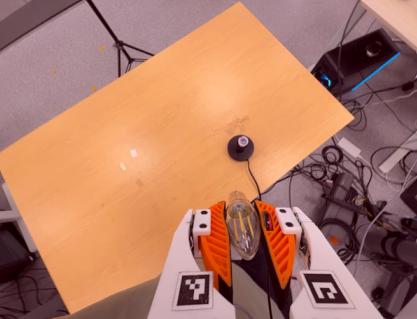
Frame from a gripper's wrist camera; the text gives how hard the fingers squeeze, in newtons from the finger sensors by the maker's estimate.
{"total": 21.9, "left": 24.4, "right": 19.5}